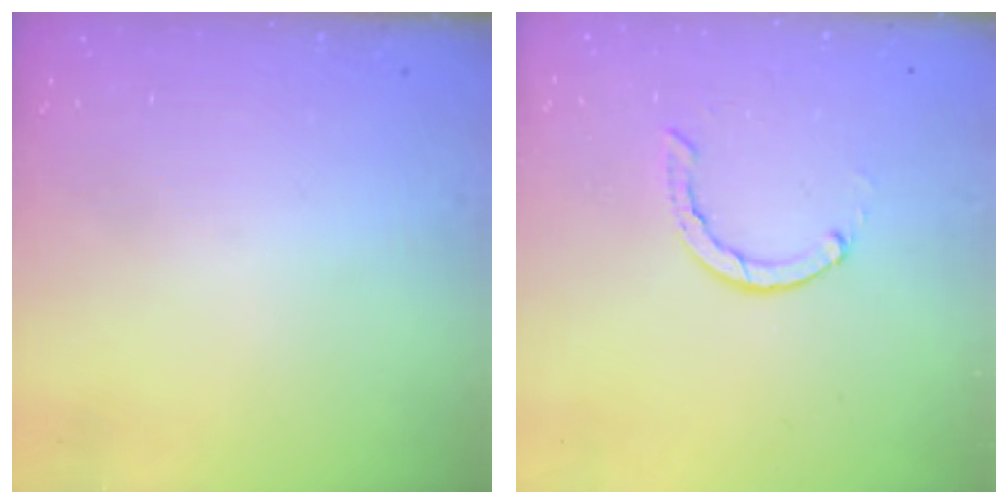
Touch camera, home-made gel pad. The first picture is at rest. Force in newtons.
{"total": 2.1, "press": 2.1, "slide": 0.3}